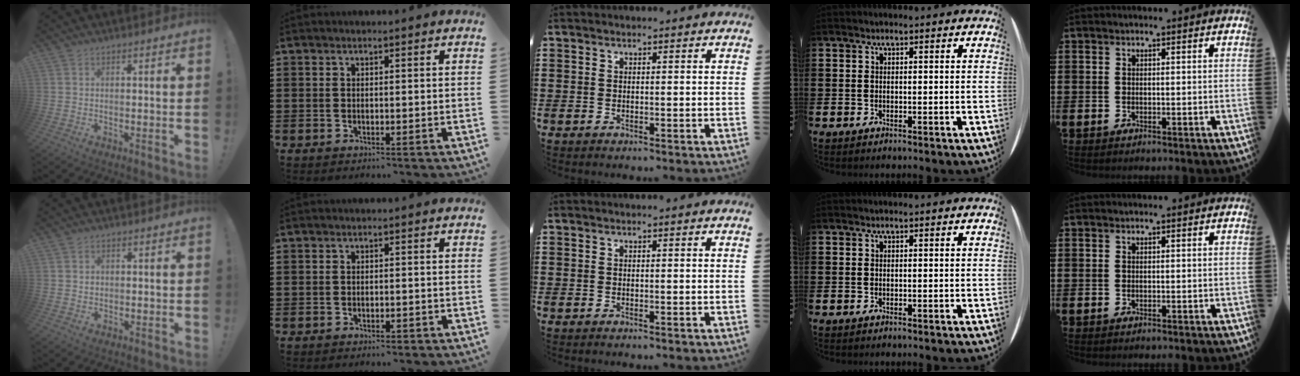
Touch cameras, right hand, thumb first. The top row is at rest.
{"thumb": {"total": 1.1, "force": [0.3, 1.0, 0.1], "torque": [0.005, 0.000, 0.004]}, "index": {"total": 0.9, "force": [-0.8, 0.3, 0.2], "torque": [-0.007, 0.000, -0.017]}}